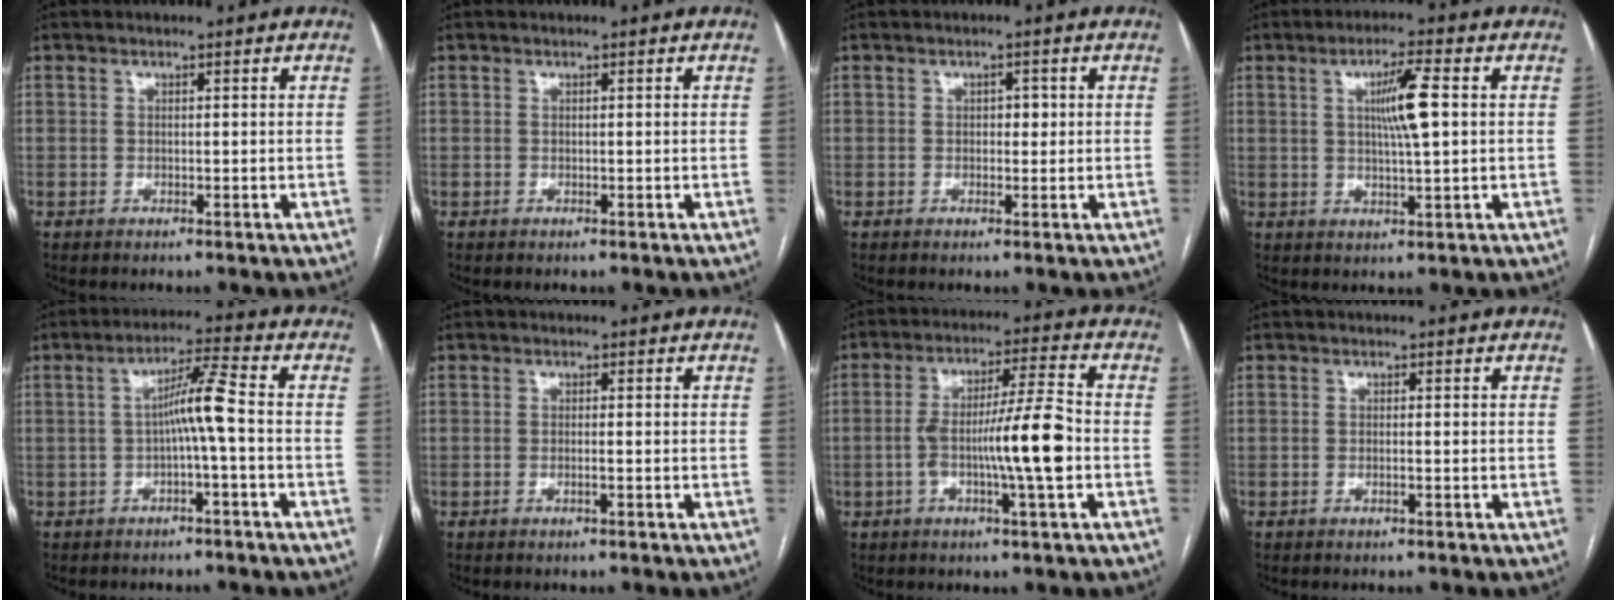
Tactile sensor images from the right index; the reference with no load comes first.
{"total": 0.0}
{"total": 1.6, "force": [0.2, 1.0, 1.2], "torque": [-0.013, 0.005, 0.001]}
{"total": 6.6, "force": [1.2, 0.1, 6.5], "torque": [-0.114, 0.001, 0.020]}
{"total": 5.8, "force": [-0.8, -0.5, 5.7], "torque": [-0.100, 0.019, -0.012]}
{"total": 0.9, "force": [-0.4, -0.1, 0.8], "torque": [-0.018, 0.000, -0.006]}
{"total": 11.0, "force": [-2.2, -0.1, 10.8], "torque": [-0.191, 0.007, -0.043]}
{"total": 0.6, "force": [-0.2, -0.1, 0.6], "torque": [-0.013, 0.000, -0.004]}